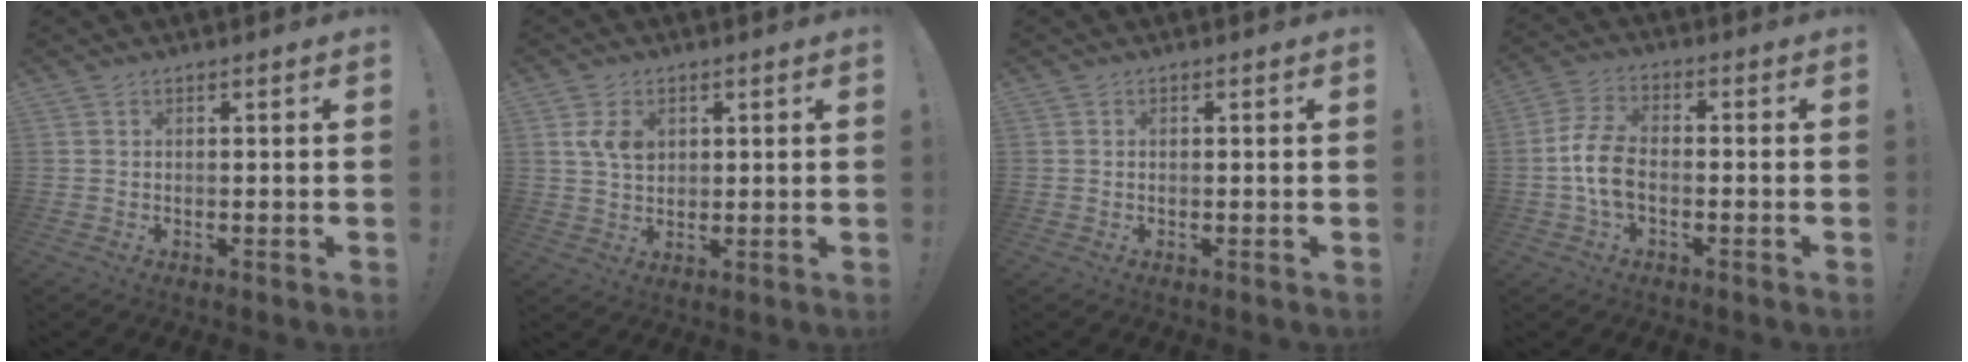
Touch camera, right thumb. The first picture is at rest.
{"total": 6.1, "force": [2.2, 4.4, 3.7], "torque": [-0.062, -0.008, 0.039]}
{"total": 0.0}
{"total": 9.6, "force": [-2.2, 5.4, 7.6], "torque": [-0.162, 0.007, -0.036]}